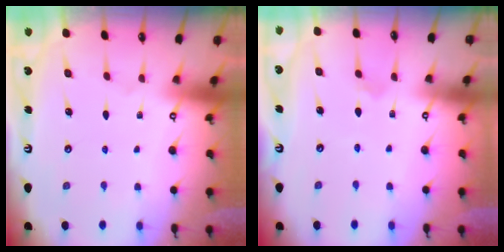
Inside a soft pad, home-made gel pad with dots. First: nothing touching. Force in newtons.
{"total": 2.7, "press": 2.7, "slide": 0.3}